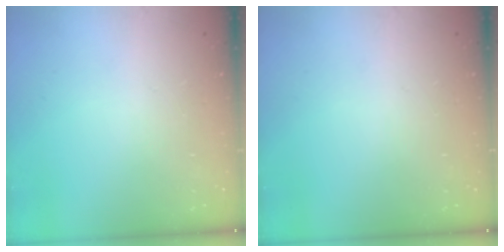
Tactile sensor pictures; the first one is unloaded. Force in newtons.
{"total": 0.0}